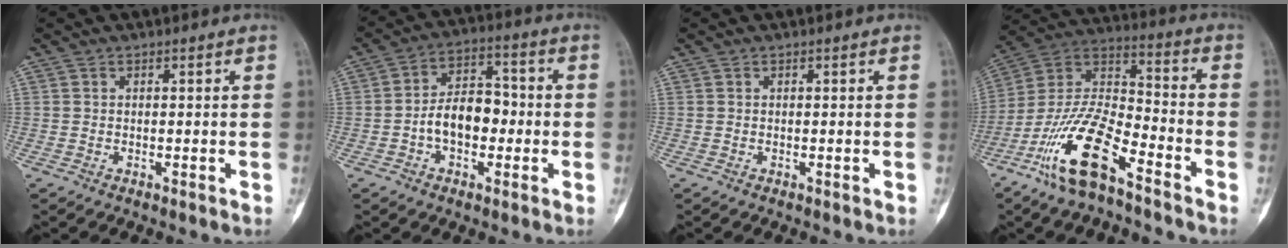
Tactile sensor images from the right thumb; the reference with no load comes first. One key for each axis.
{"total": 9.6, "fx": -1.8, "fy": 6.2, "fz": 7.1, "tx": -0.090, "ty": 0.036, "tz": -0.041}
{"total": 0.0}
{"total": 16.7, "fx": -10.1, "fy": 5.6, "fz": 12.0, "tx": -0.232, "ty": 0.068, "tz": -0.198}